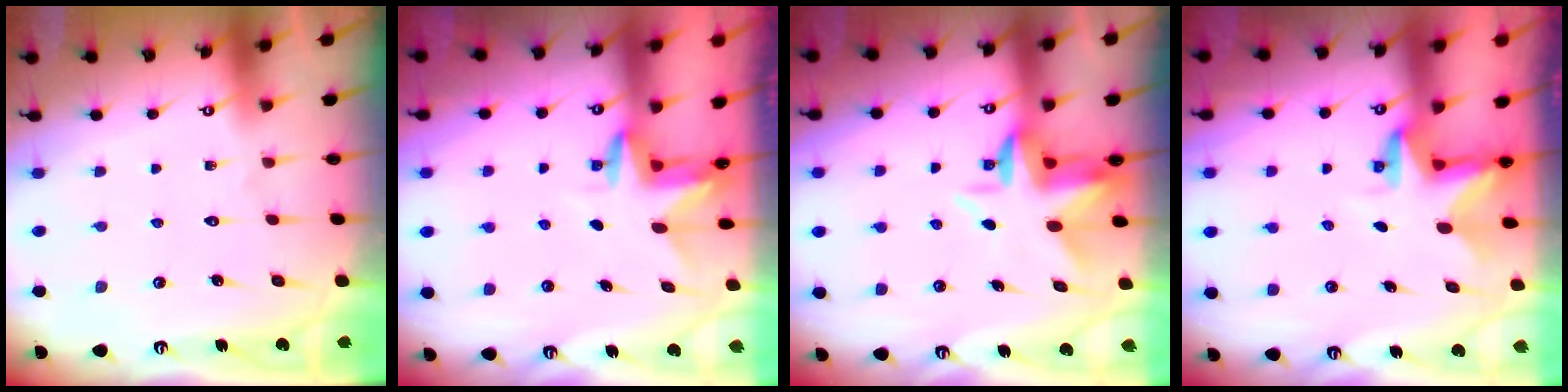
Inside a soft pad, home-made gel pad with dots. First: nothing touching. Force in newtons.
{"total": 3.3, "press": 3.3, "slide": 0.3}
{"total": 4.8, "press": 4.7, "slide": 1.0}
{"total": 2.8, "press": 2.8, "slide": 0.2}